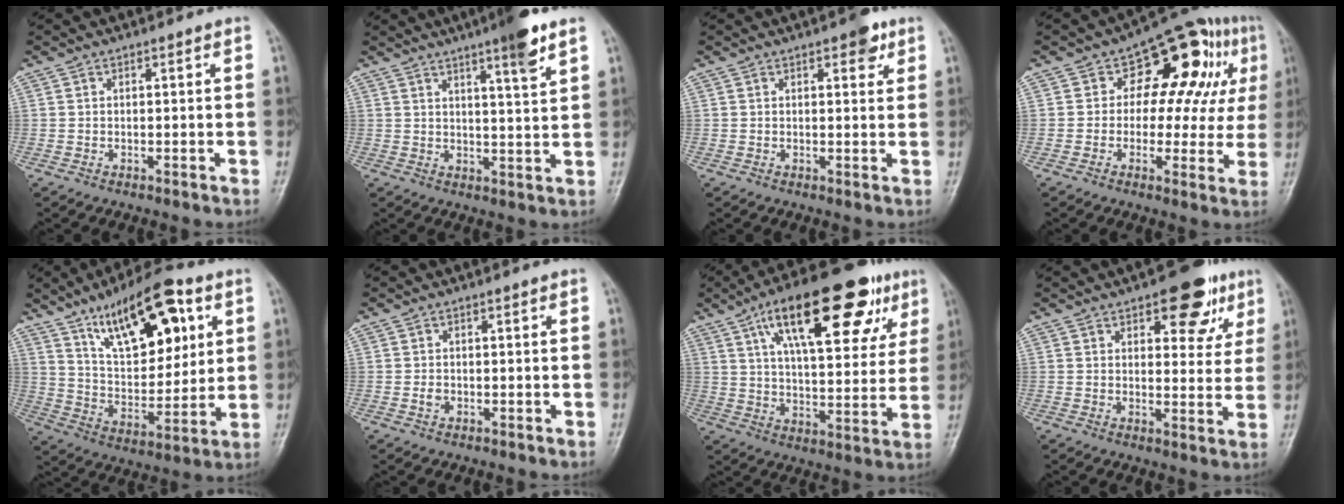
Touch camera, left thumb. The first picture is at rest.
{"total": 7.5, "force": [4.8, 0.5, 5.8], "torque": [-0.082, -0.025, 0.069]}
{"total": 3.7, "force": [2.0, 1.8, 2.6], "torque": [-0.018, -0.005, 0.020]}
{"total": 16.8, "force": [4.9, 10.1, 12.5], "torque": [-0.090, 0.018, 0.055]}
{"total": 20.3, "force": [9.6, 9.3, 15.3], "torque": [-0.189, -0.034, 0.164]}
{"total": 1.2, "force": [-0.5, 0.9, 0.6], "torque": [-0.012, 0.001, -0.009]}
{"total": 24.6, "force": [11.7, 9.9, 19.2], "torque": [-0.267, -0.001, 0.178]}
{"total": 10.5, "force": [5.7, 5.2, 7.1], "torque": [-0.050, -0.021, 0.069]}